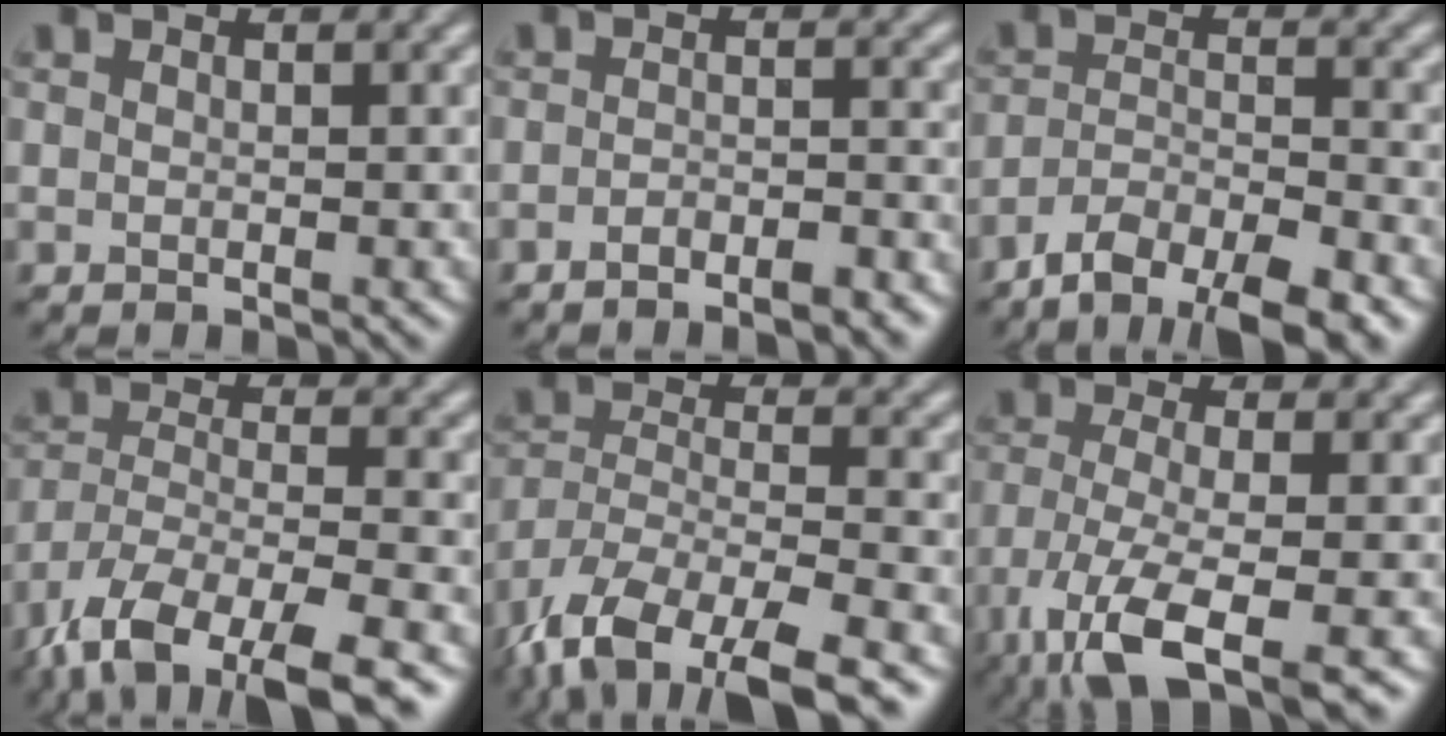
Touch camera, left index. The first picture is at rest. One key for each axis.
{"total": 3.2, "fx": -2.5, "fy": 0.9, "fz": 1.8, "tx": -0.026, "ty": 0.004, "tz": -0.037}
{"total": 7.0, "fx": -5.3, "fy": 1.9, "fz": 4.1, "tx": -0.068, "ty": -0.003, "tz": -0.096}
{"total": 11.0, "fx": -7.7, "fy": 3.9, "fz": 6.9, "tx": -0.132, "ty": -0.027, "tz": -0.137}
{"total": 11.8, "fx": -8.4, "fy": 4.3, "fz": 7.1, "tx": -0.136, "ty": -0.026, "tz": -0.147}
{"total": 8.1, "fx": -4.5, "fy": 2.2, "fz": 6.3, "tx": -0.129, "ty": -0.017, "tz": -0.091}